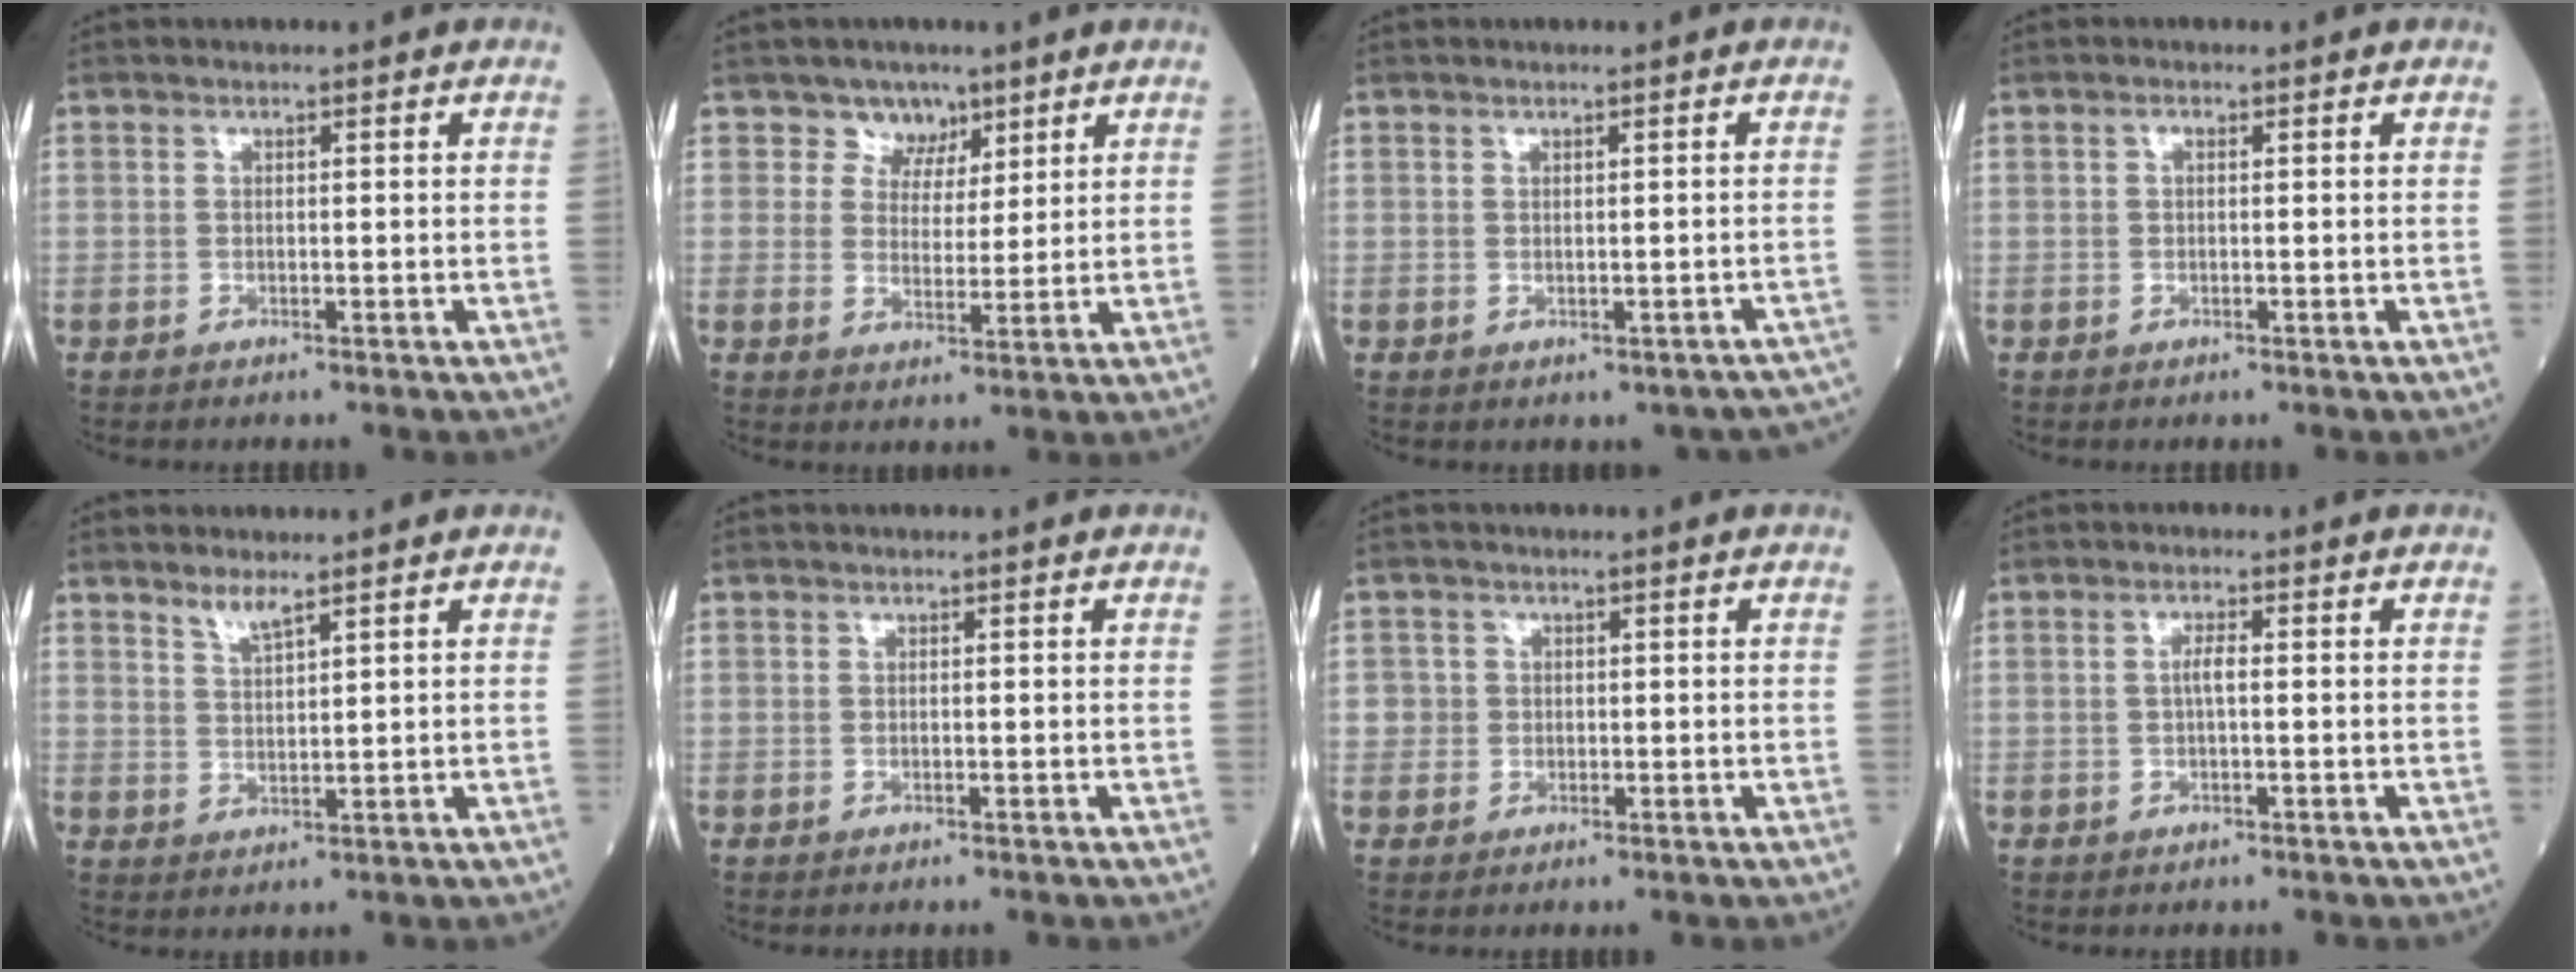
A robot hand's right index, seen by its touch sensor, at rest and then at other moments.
{"total": 4.5, "force": [3.0, 3.3, 0.2], "torque": [0.003, 0.000, 0.049]}
{"total": 4.0, "force": [-2.8, 2.4, 1.5], "torque": [-0.004, 0.012, -0.028]}
{"total": 0.6, "force": [0.1, 0.3, 0.5], "torque": [-0.010, 0.002, 0.000]}
{"total": 2.7, "force": [2.2, 0.1, 1.5], "torque": [-0.033, -0.006, 0.045]}
{"total": 0.0}
{"total": 1.8, "force": [0.0, 1.8, 0.0], "torque": [0.011, 0.006, -0.003]}
{"total": 1.8, "force": [0.0, 0.3, 1.7], "torque": [-0.037, 0.003, 0.000]}